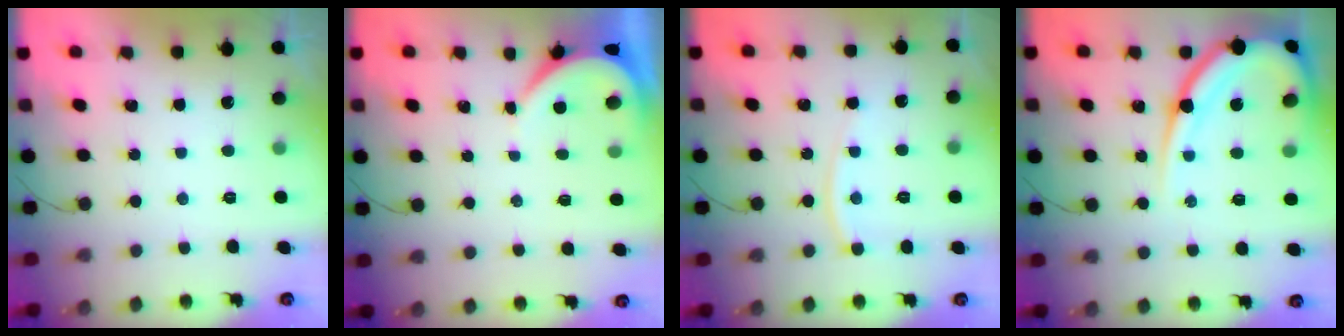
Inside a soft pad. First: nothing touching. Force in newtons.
{"total": 3.5, "press": 3.4, "slide": 0.5}
{"total": 6.6, "press": 6.6, "slide": 0.9}
{"total": 16.4, "press": 16.3, "slide": 1.6}